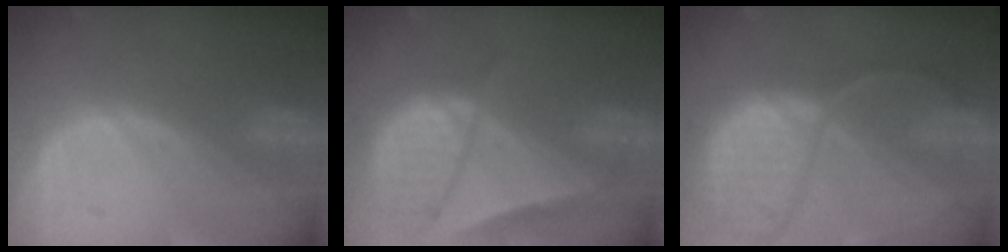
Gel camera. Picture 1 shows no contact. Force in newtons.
{"total": 9.3, "press": 8.0, "slide": 4.8}
{"total": 12.0, "press": 9.9, "slide": 6.7}